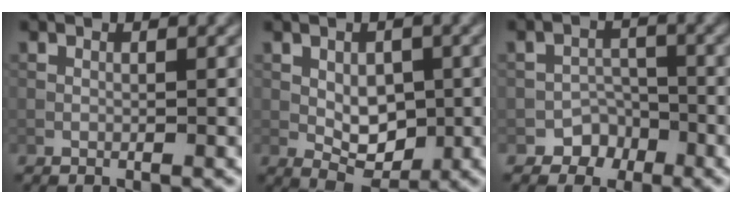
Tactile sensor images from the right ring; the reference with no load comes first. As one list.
[{"total": 4.0, "force": [-0.3, 2.6, 3.1], "torque": [-0.047, -0.004, -0.001]}, {"total": 2.9, "force": [-2.0, 2.1, 0.3], "torque": [0.016, 0.013, -0.029]}]